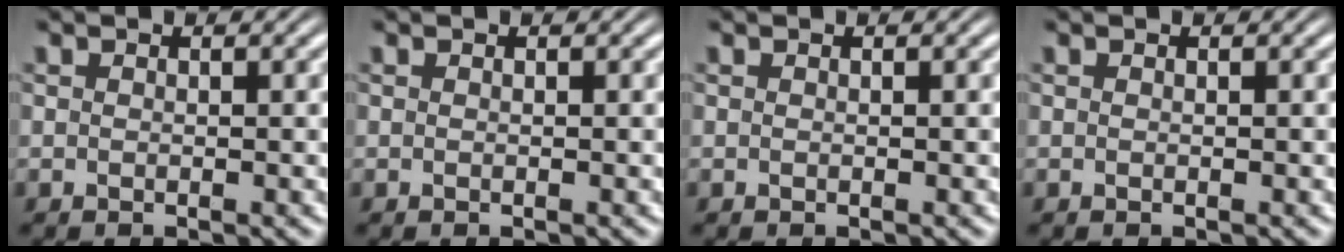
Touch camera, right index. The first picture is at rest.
{"total": 0.0}
{"total": 0.0}
{"total": 0.0}